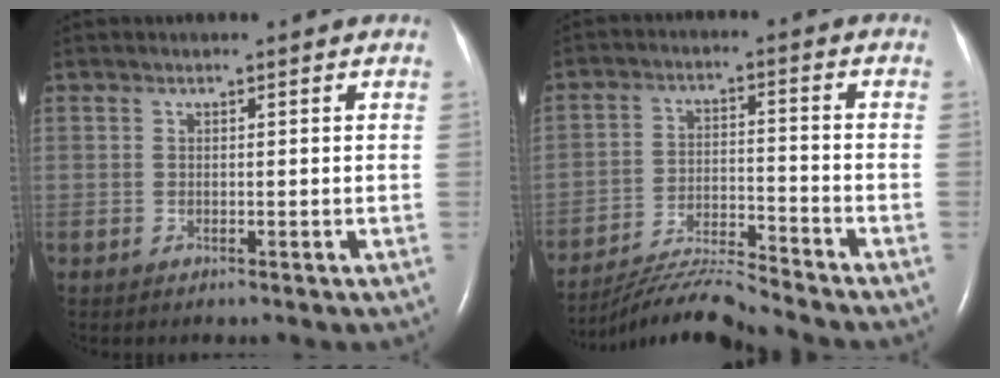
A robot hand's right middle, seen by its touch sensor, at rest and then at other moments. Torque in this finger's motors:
{"motor_torque": [0.94, -1.05, 0.07, 0.07]}